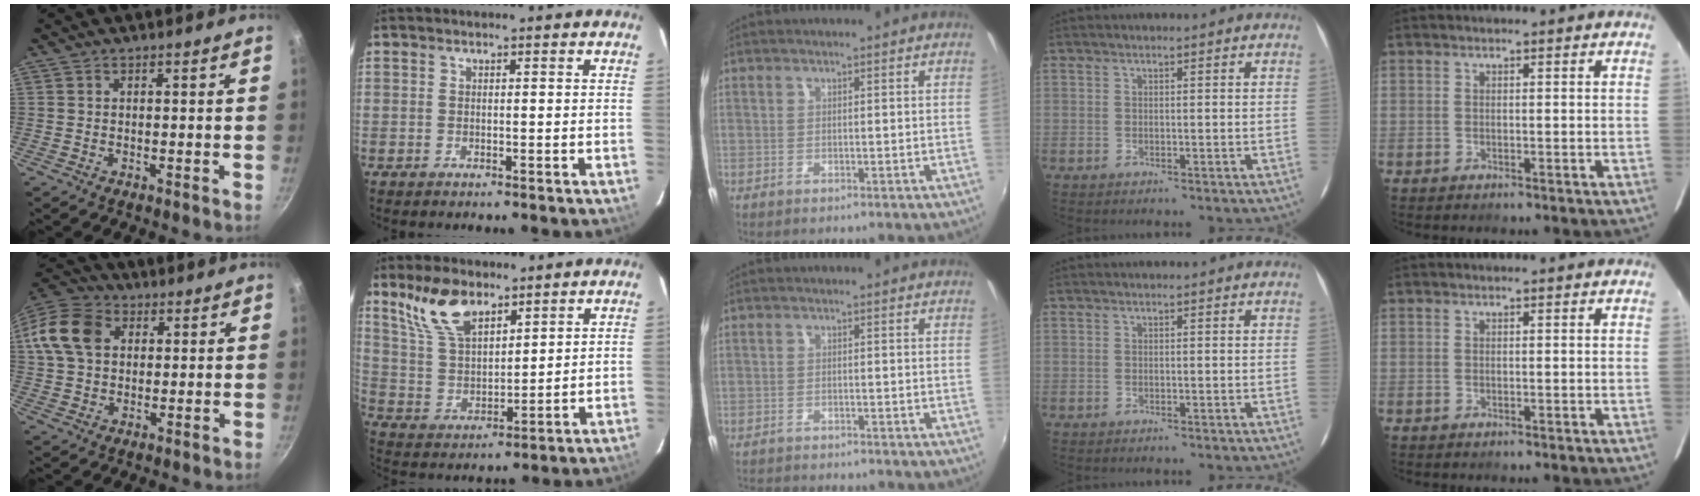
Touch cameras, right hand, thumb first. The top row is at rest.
{"thumb": {"total": 13.4, "force": [3.0, 10.1, 8.3], "torque": [-0.155, 0.022, 0.042]}, "index": {"total": 11.3, "force": [7.7, 5.1, 6.5], "torque": [-0.130, 0.018, 0.161]}, "middle": {"total": 5.2, "force": [-5.0, 0.7, 1.4], "torque": [-0.042, -0.015, -0.081]}}